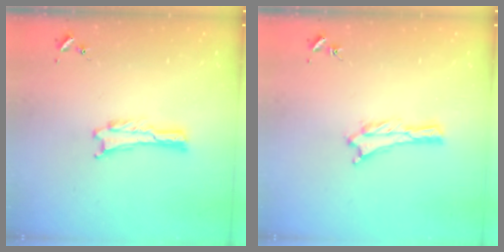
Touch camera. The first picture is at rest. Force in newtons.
{"total": 0.0}